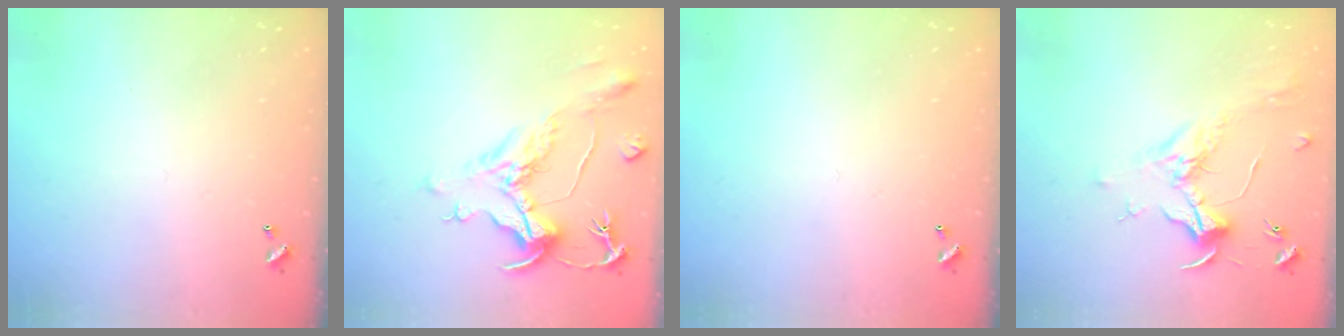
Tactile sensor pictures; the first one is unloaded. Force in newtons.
{"total": 1.8, "press": 0.8, "slide": 1.5}
{"total": 0.0}
{"total": 1.8, "press": 1.6, "slide": 0.8}